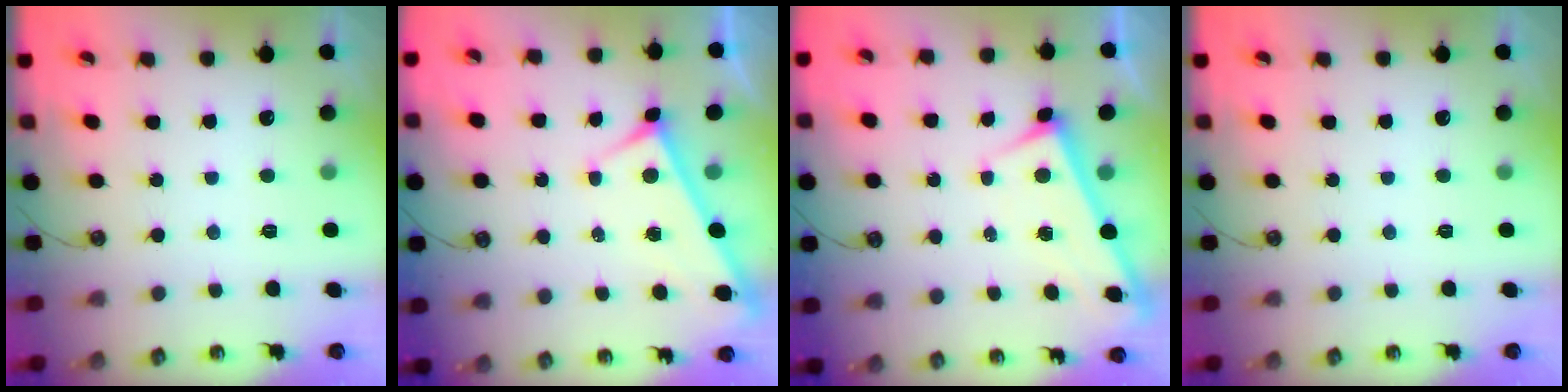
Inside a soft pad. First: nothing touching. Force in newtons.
{"total": 3.8, "press": 3.8, "slide": 0.4}
{"total": 3.0, "press": 3.0, "slide": 0.2}
{"total": 0.0}